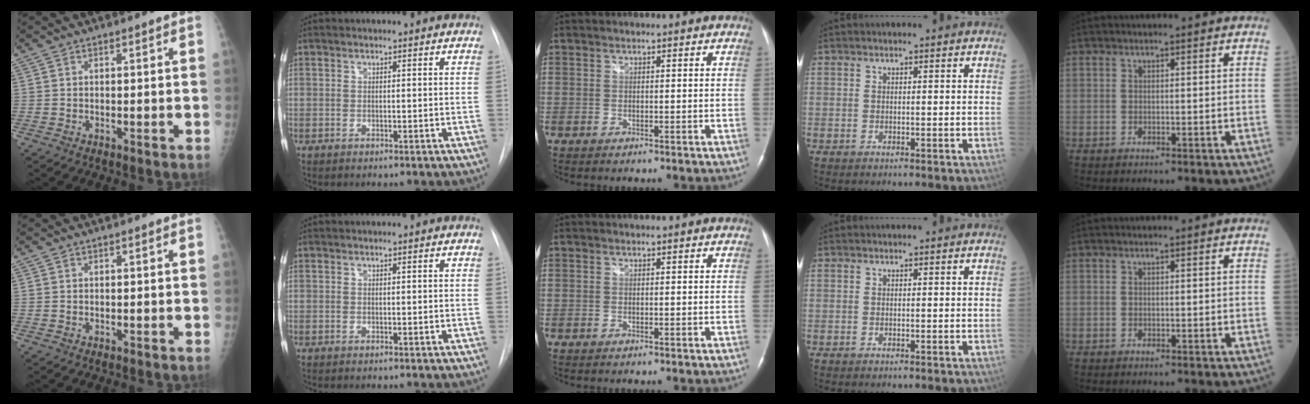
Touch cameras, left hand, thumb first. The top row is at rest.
{}